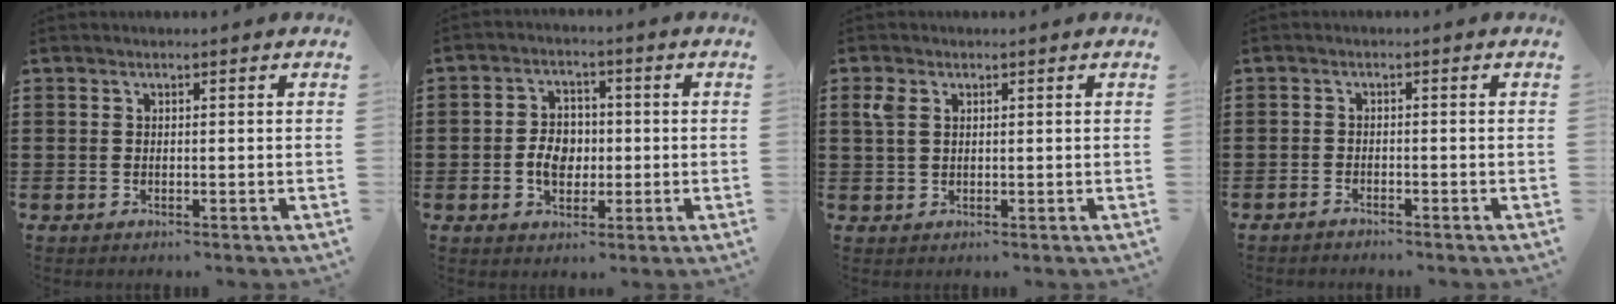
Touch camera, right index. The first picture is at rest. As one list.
[{"total": 5.0, "force": [-0.8, 3.8, 3.2], "torque": [-0.066, 0.004, -0.019]}, {"total": 2.7, "force": [1.1, 1.7, 1.8], "torque": [-0.042, 0.008, 0.020]}, {"total": 1.1, "force": [-1.0, 0.2, 0.0], "torque": [-0.003, 0.002, -0.022]}]